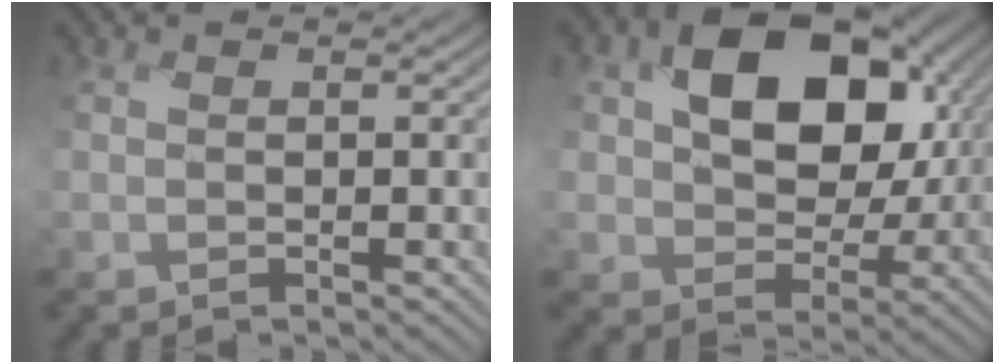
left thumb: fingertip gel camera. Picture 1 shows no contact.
{"total": 13.8, "force": [3.3, 9.9, 9.0], "torque": [-0.153, -0.009, 0.064]}